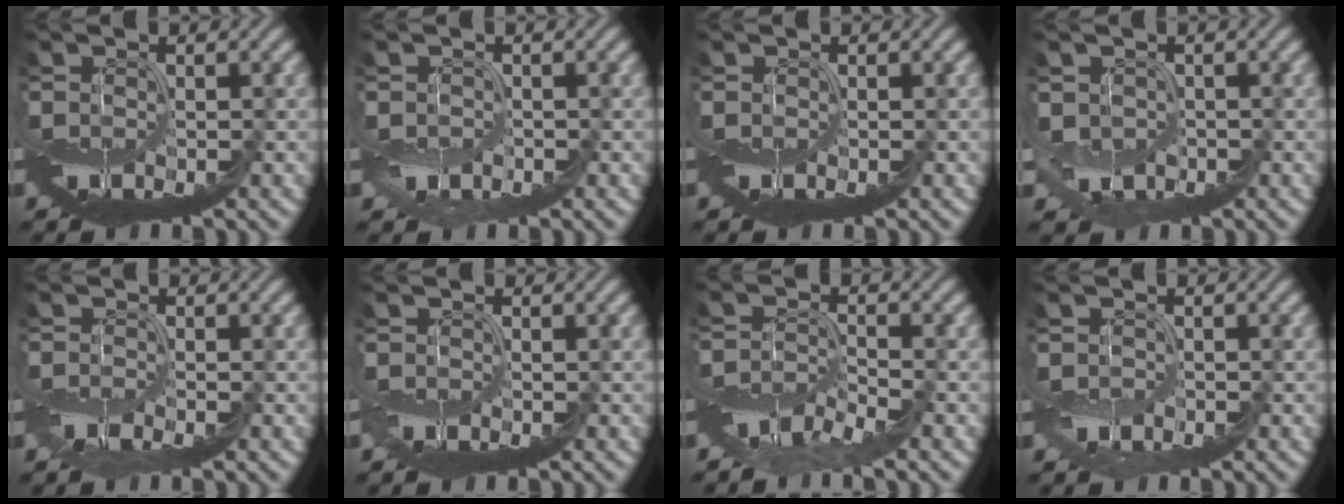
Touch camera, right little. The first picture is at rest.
{"total": 0.5, "force": [0.2, 0.2, -0.4], "torque": [0.007, -0.002, 0.003]}
{"total": 0.0}
{"total": 1.6, "force": [0.6, 1.4, 0.7], "torque": [-0.010, -0.002, 0.014]}
{"total": 1.3, "force": [-0.8, -0.6, -0.8], "torque": [0.016, 0.002, -0.017]}
{"total": 0.8, "force": [-0.3, -0.4, -0.6], "torque": [0.013, 0.002, -0.007]}
{"total": 2.3, "force": [-2.1, -0.9, -0.2], "torque": [0.006, 0.008, -0.047]}
{"total": 0.7, "force": [0.0, 0.0, -0.7], "torque": [0.015, 0.001, -0.001]}